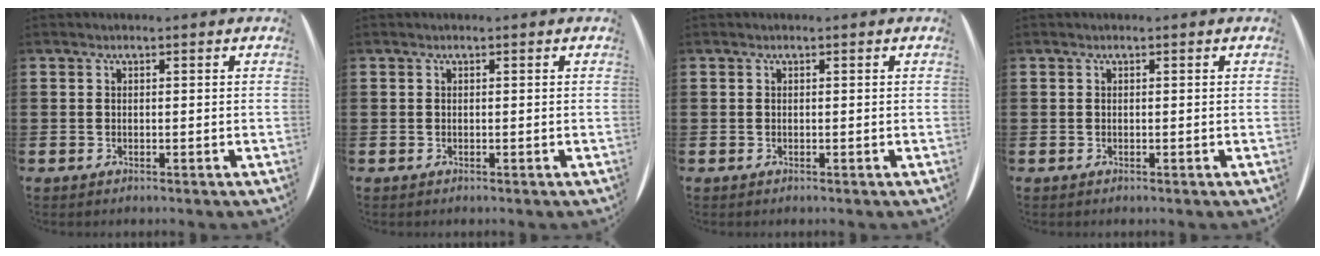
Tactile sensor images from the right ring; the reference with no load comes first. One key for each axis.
{"total": 0.0}
{"total": 0.0}
{"total": 0.0}